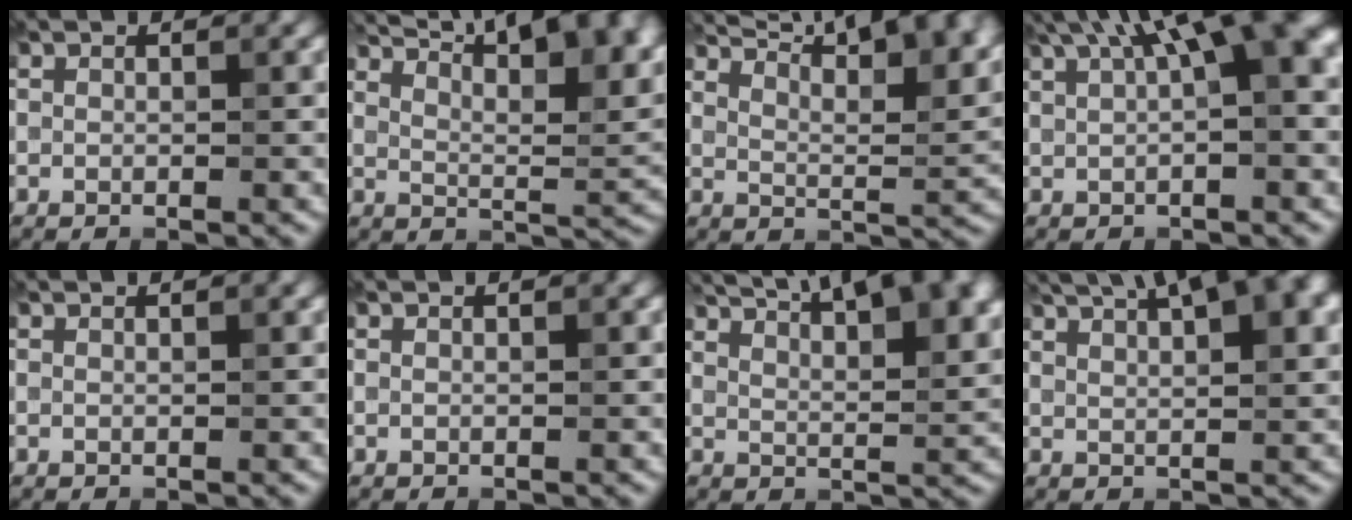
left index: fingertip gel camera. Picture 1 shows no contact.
{"total": 16.7, "force": [11.2, 5.6, 11.1], "torque": [-0.129, 0.045, 0.138]}
{"total": 15.7, "force": [11.6, 4.6, 9.6], "torque": [-0.115, 0.042, 0.134]}
{"total": 10.5, "force": [4.3, 3.2, 9.0], "torque": [-0.109, 0.031, 0.063]}
{"total": 1.2, "force": [0.9, 0.3, 0.8], "torque": [-0.005, -0.006, 0.003]}
{"total": 0.9, "force": [0.6, 0.3, 0.6], "torque": [-0.004, -0.004, 0.001]}
{"total": 13.7, "force": [9.2, 4.4, 9.1], "torque": [-0.110, 0.039, 0.115]}
{"total": 10.3, "force": [6.1, 3.2, 7.6], "torque": [-0.093, 0.032, 0.076]}